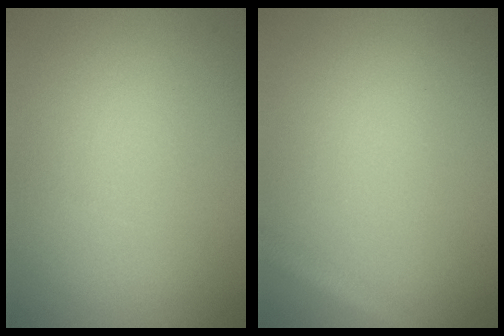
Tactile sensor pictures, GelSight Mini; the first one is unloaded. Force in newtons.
{"total": 1.8, "press": 1.8, "slide": 0.1}